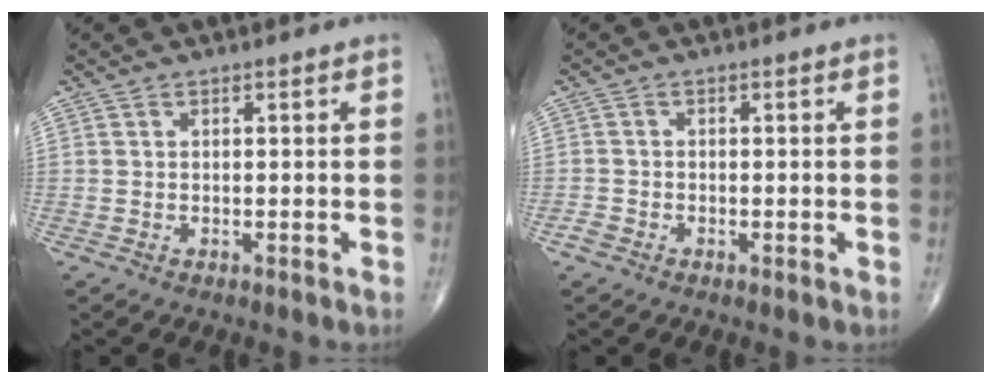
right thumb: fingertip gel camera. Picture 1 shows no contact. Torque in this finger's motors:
{"motor_torque": [0.53, -0.30, -0.06, -0.31, -0.01]}